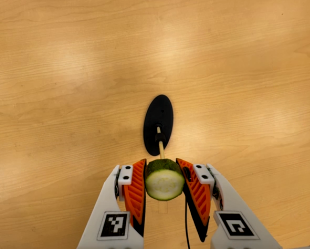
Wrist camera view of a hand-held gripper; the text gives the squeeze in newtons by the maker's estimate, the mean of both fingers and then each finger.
{"total": 11.4, "left": 10.9, "right": 12.0}